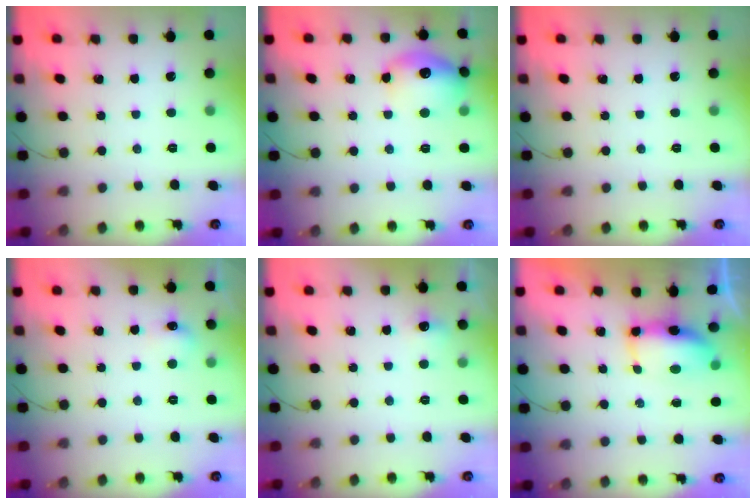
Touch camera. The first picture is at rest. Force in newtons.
{"total": 15.4, "press": 15.4, "slide": 1.3}
{"total": 0.0}
{"total": 5.7, "press": 5.6, "slide": 1.4}
{"total": 4.3, "press": 4.0, "slide": 1.5}
{"total": 8.6, "press": 7.8, "slide": 3.7}